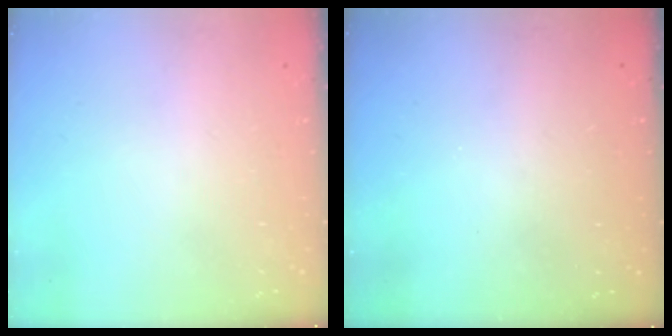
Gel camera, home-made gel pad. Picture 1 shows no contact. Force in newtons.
{"total": 3.1, "press": 3.1, "slide": 0.1}